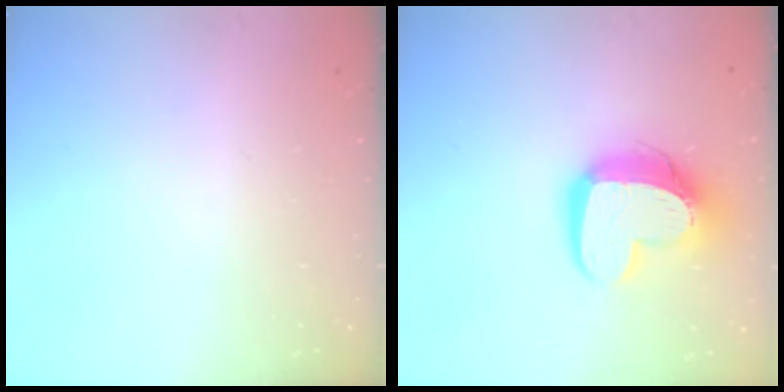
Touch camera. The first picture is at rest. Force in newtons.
{"total": 14.9, "press": 14.8, "slide": 1.4}